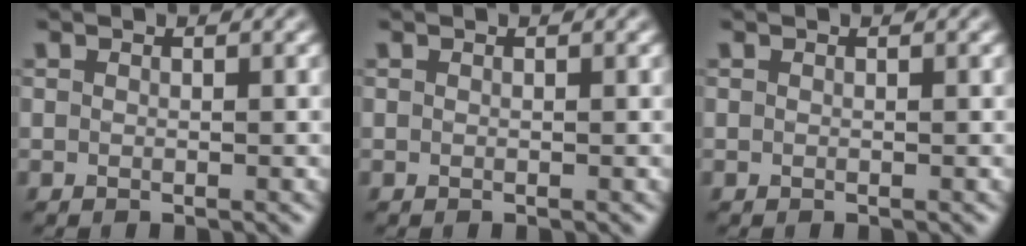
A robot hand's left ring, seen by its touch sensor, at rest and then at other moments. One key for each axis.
{"total": 0.0}
{"total": 0.0}